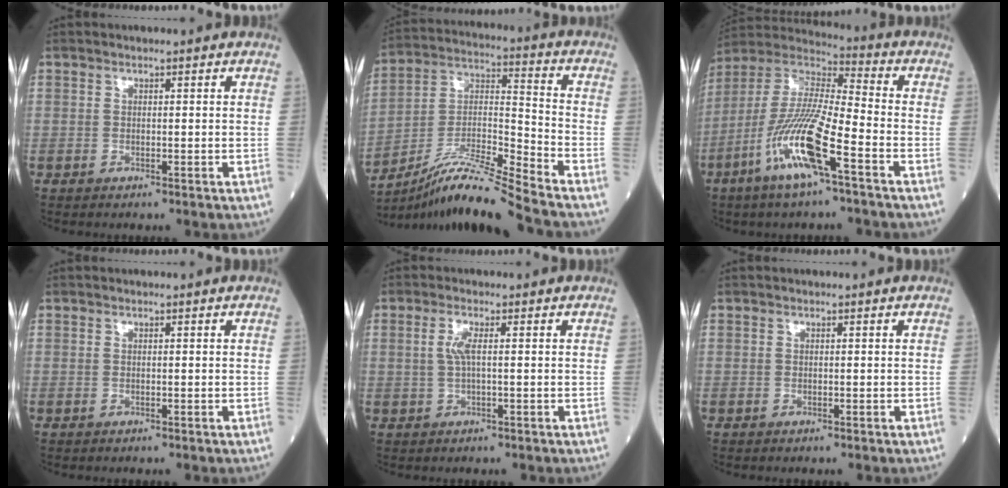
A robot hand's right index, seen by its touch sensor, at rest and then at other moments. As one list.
[{"total": 14.3, "force": [-12.4, -2.2, 6.8], "torque": [-0.127, 0.004, -0.222]}, {"total": 15.3, "force": [-6.9, 1.6, 13.5], "torque": [-0.281, -0.014, -0.138]}, {"total": 0.0}, {"total": 2.5, "force": [0.4, 0.4, 2.5], "torque": [-0.057, 0.002, 0.007]}, {"total": 0.0}]